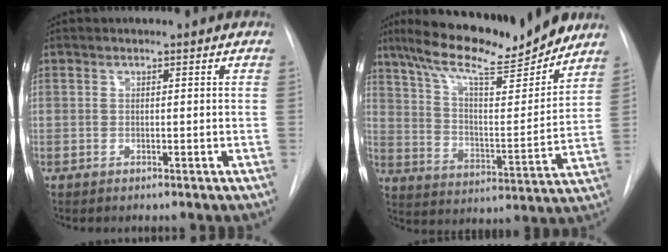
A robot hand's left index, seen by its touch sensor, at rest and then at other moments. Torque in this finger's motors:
{"motor_torque": [1.05, -1.09, 0.10, 0.06]}